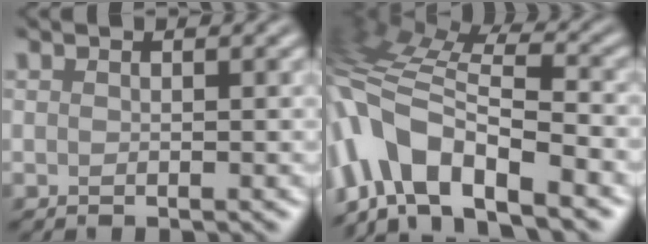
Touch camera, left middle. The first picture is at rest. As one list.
[{"total": 11.0, "force": [-6.8, 4.2, 7.5], "torque": [-0.163, 0.001, -0.092]}]